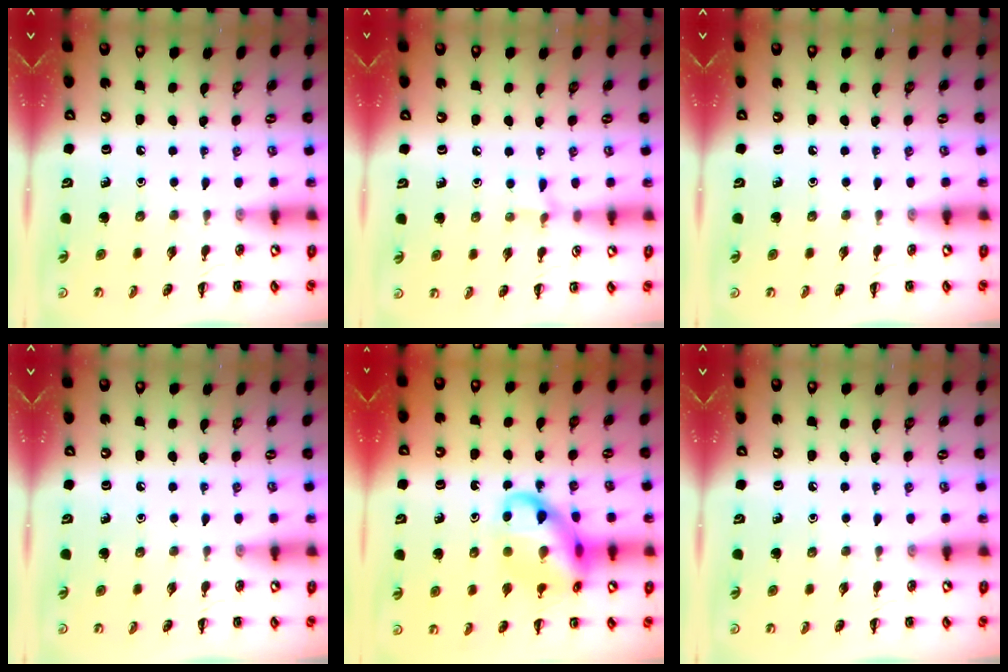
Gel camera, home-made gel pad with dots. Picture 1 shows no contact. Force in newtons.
{"total": 5.5, "press": 5.1, "slide": 2.0}
{"total": 0.0}
{"total": 0.0}
{"total": 15.5, "press": 15.4, "slide": 2.1}
{"total": 0.0}